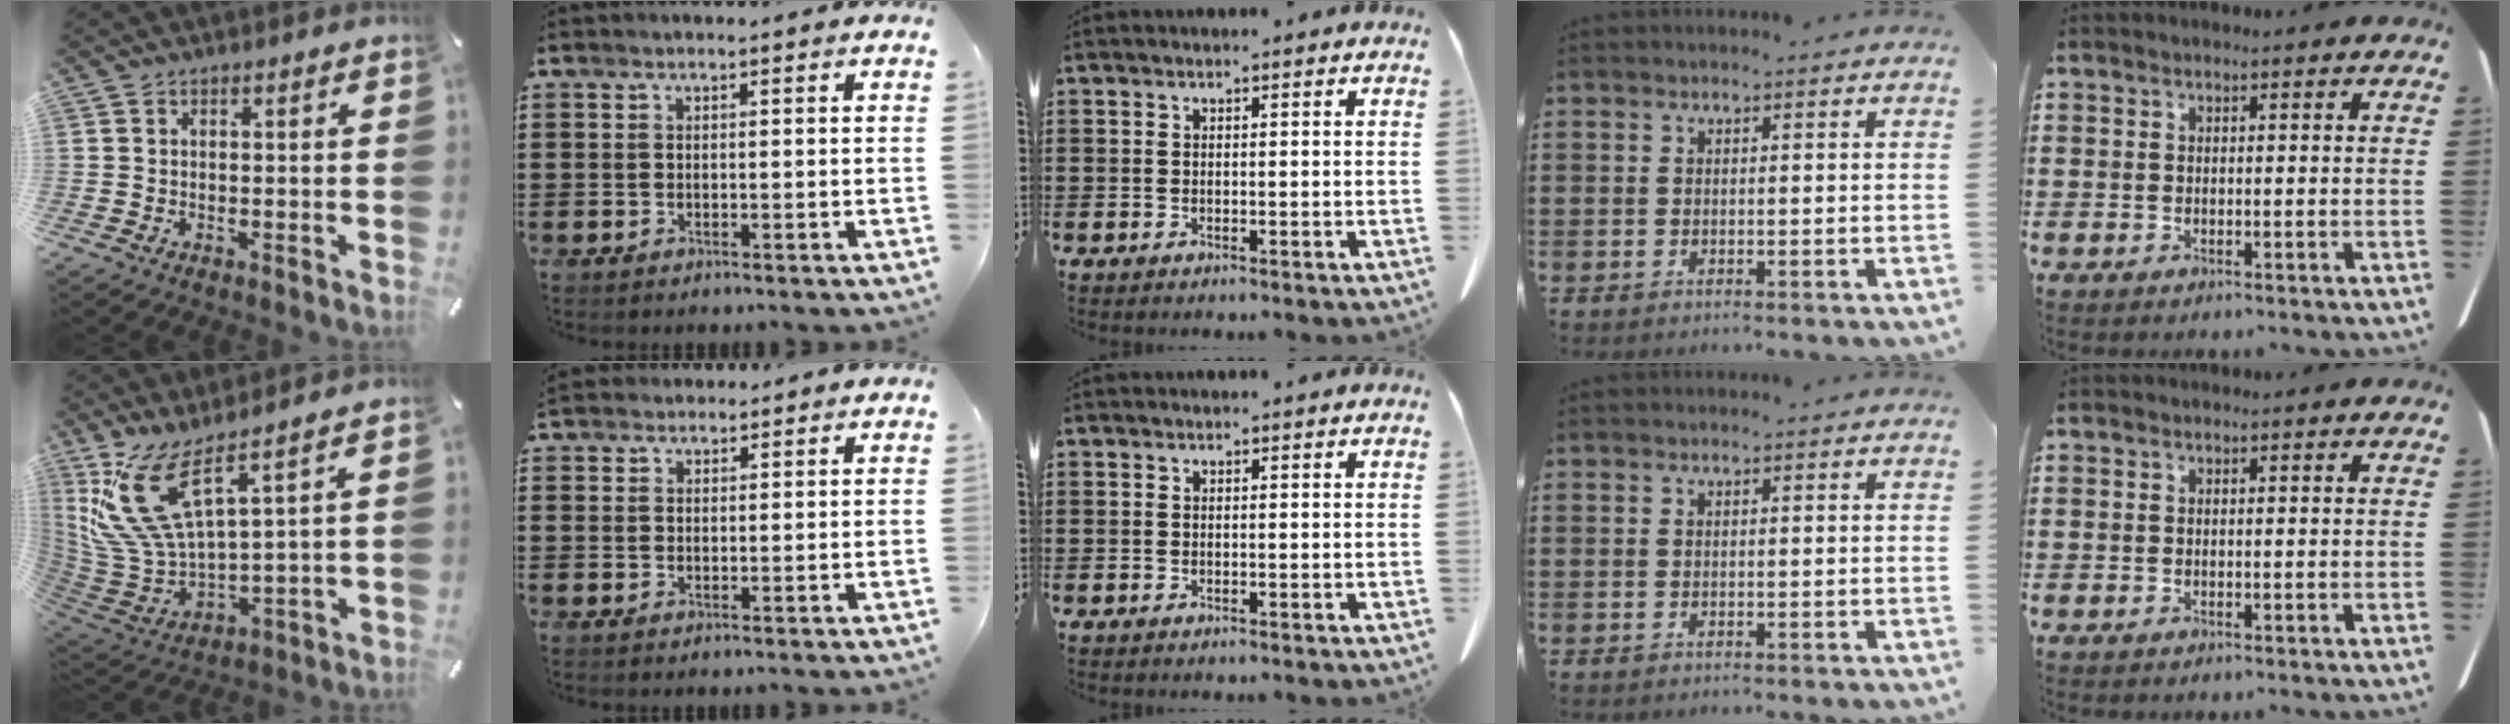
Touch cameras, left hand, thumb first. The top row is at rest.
{"thumb": {"total": 15.3, "force": [8.8, 6.6, 10.7], "torque": [-0.266, -0.051, 0.161]}, "index": {"total": 2.1, "force": [2.0, 0.7, 0.0], "torque": [-0.005, 0.002, 0.041]}}